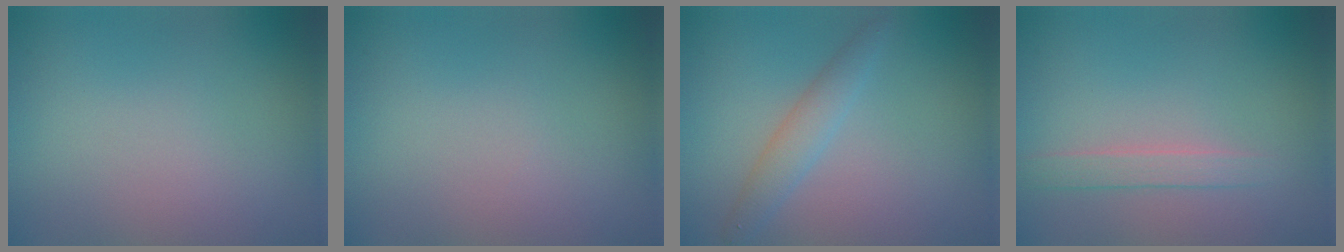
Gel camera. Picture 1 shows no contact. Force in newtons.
{"total": 0.0}
{"total": 2.1, "press": 2.1, "slide": 0.0}
{"total": 1.7, "press": 1.7, "slide": 0.0}